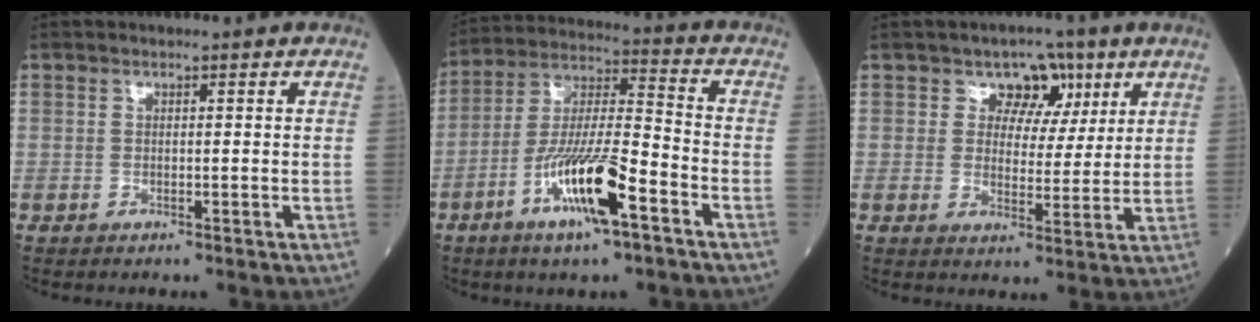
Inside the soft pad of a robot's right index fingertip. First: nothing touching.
{"total": 13.3, "force": [-6.3, 1.8, 11.6], "torque": [-0.225, -0.006, -0.117]}
{"total": 6.0, "force": [2.9, 4.7, 2.3], "torque": [-0.013, 0.008, 0.040]}